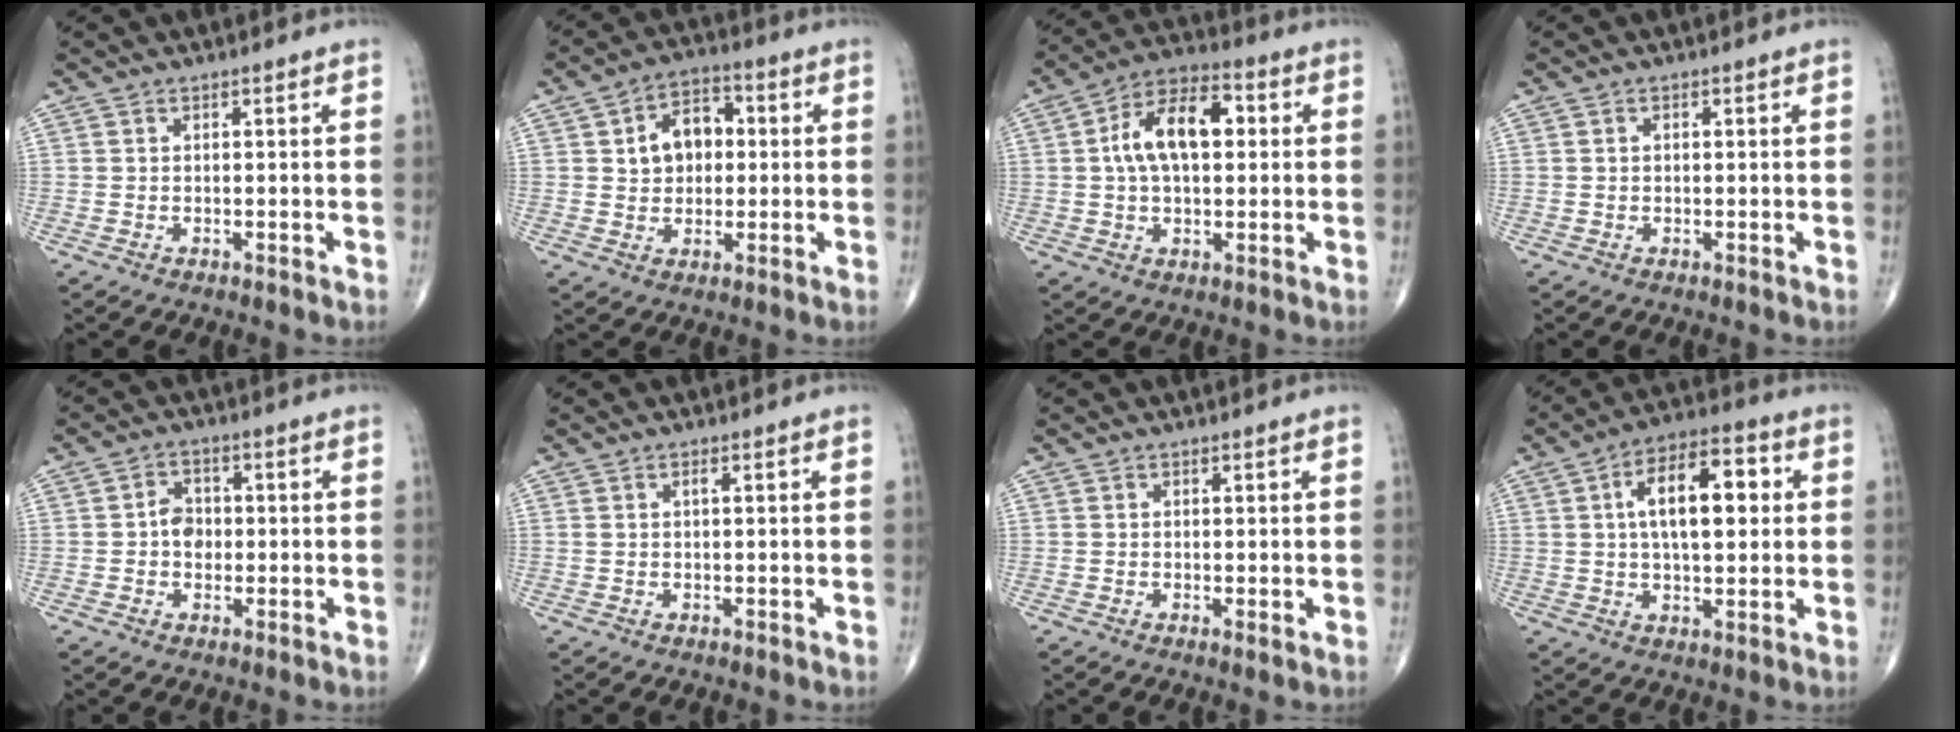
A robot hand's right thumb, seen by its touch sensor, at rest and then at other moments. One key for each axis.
{"total": 9.0, "fx": 1.4, "fy": 6.4, "fz": 6.1, "tx": -0.067, "ty": 0.014, "tz": 0.017}
{"total": 13.3, "fx": 2.0, "fy": 7.3, "fz": 10.9, "tx": -0.183, "ty": 0.026, "tz": 0.025}
{"total": 0.5, "fx": 0.1, "fy": 0.3, "fz": 0.4, "tx": -0.007, "ty": 0.001, "tz": 0.001}
{"total": 4.1, "fx": -0.3, "fy": 3.3, "fz": 2.5, "tx": -0.022, "ty": 0.010, "tz": -0.011}
{"total": 0.7, "fx": 0.2, "fy": 0.2, "fz": 0.7, "tx": -0.017, "ty": 0.004, "tz": 0.004}
{"total": 0.6, "fx": 0.0, "fy": 0.0, "fz": 0.6, "tx": -0.014, "ty": -0.004, "tz": -0.003}
{"total": 13.9, "fx": 2.6, "fy": 6.6, "fz": 12.0, "tx": -0.175, "ty": 0.016, "tz": 0.036}